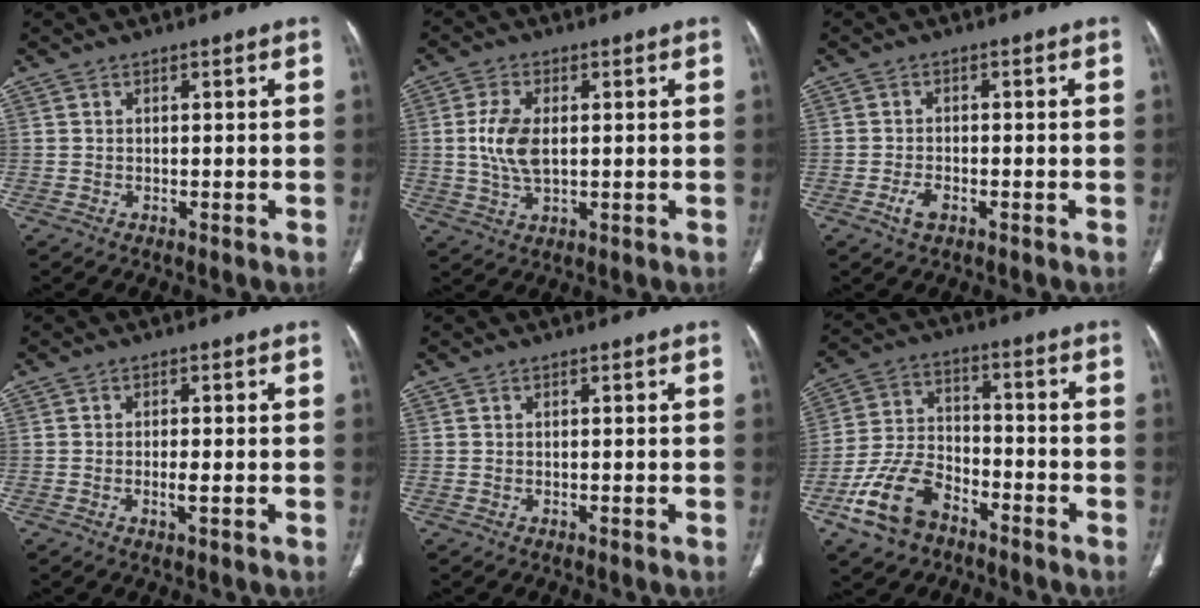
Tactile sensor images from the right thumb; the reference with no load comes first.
{"total": 7.3, "force": [0.6, 4.0, 6.1], "torque": [-0.130, -0.003, 0.012]}
{"total": 3.0, "force": [-1.5, 1.5, 2.1], "torque": [-0.041, 0.008, -0.027]}
{"total": 2.1, "force": [-0.5, 0.4, 2.0], "torque": [-0.040, -0.004, -0.011]}
{"total": 0.0}
{"total": 12.5, "force": [-7.3, 7.4, 7.0], "torque": [-0.136, 0.045, -0.142]}